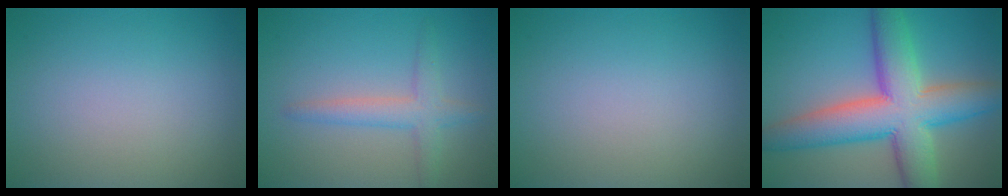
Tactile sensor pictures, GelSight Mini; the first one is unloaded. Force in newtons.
{"total": 2.9, "press": 2.9, "slide": 0.2}
{"total": 0.0}
{"total": 10.8, "press": 10.8, "slide": 0.6}